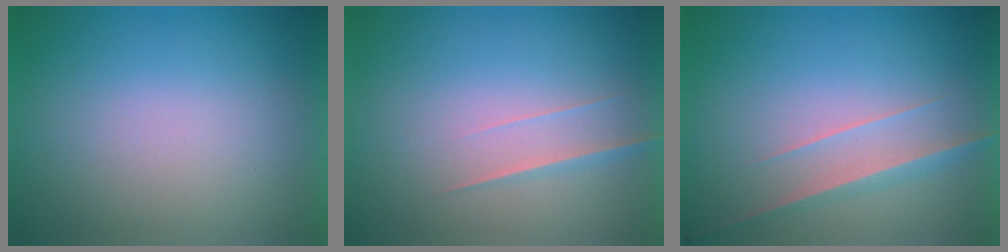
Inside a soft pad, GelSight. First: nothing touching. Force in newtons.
{"total": 1.5}
{"total": 2.9}